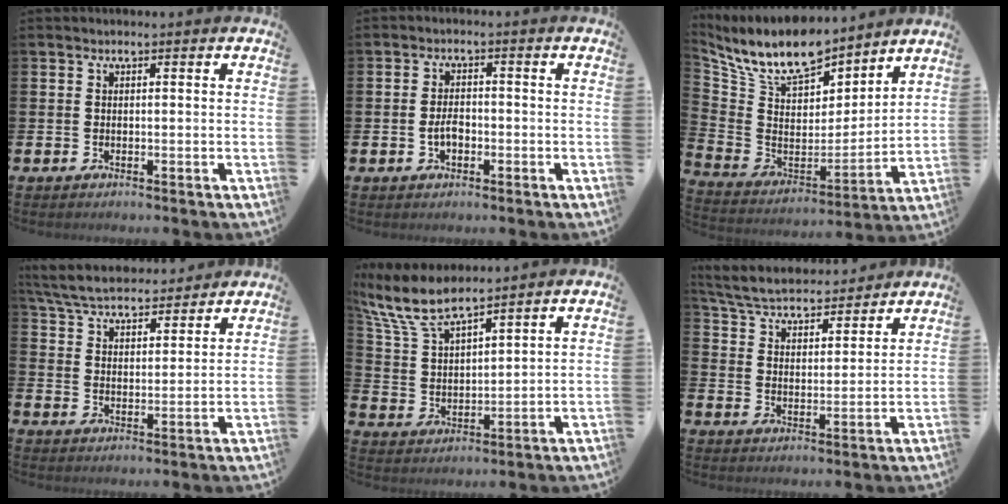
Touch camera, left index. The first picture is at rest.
{"total": 2.4, "force": [-0.9, 1.4, 1.7], "torque": [-0.023, 0.000, -0.020]}
{"total": 11.3, "force": [10.1, 3.5, 3.4], "torque": [-0.120, -0.067, 0.181]}
{"total": 6.3, "force": [6.1, 1.3, 1.0], "torque": [-0.048, -0.035, 0.109]}
{"total": 8.2, "force": [7.3, 1.6, 3.3], "torque": [-0.094, -0.030, 0.133]}
{"total": 5.7, "force": [5.5, 1.2, 1.1], "torque": [-0.050, -0.040, 0.093]}